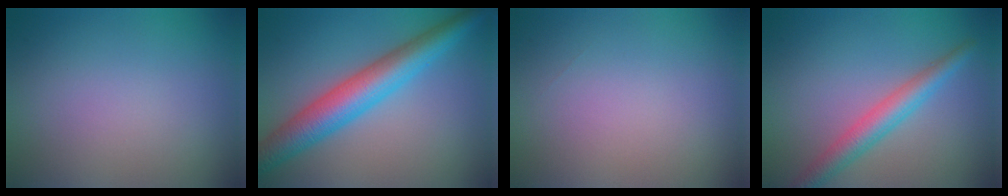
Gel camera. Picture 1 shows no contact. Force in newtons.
{"total": 6.7, "press": 6.7, "slide": 0.1}
{"total": 0.0}
{"total": 3.6, "press": 3.6, "slide": 0.0}